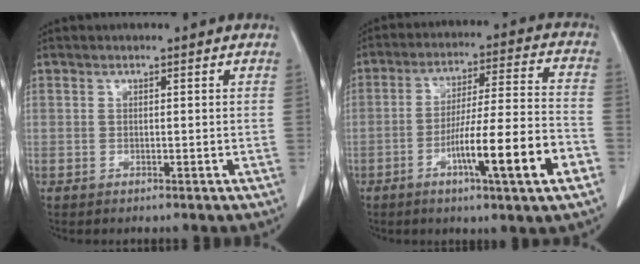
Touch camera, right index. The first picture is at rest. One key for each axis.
{"total": 14.8, "fx": -6.0, "fy": 0.1, "fz": 13.5, "tx": -0.222, "ty": -0.002, "tz": -0.095}